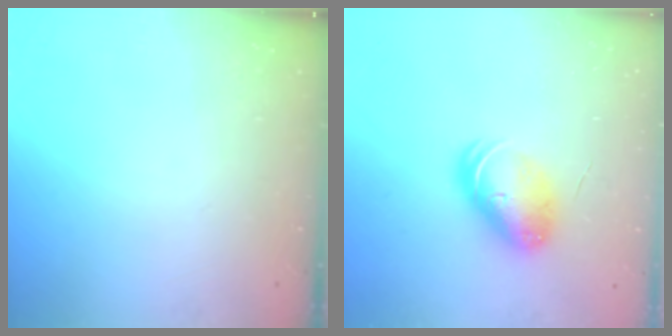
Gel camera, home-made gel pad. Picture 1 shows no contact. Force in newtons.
{"total": 9.2, "press": 9.0, "slide": 2.0}